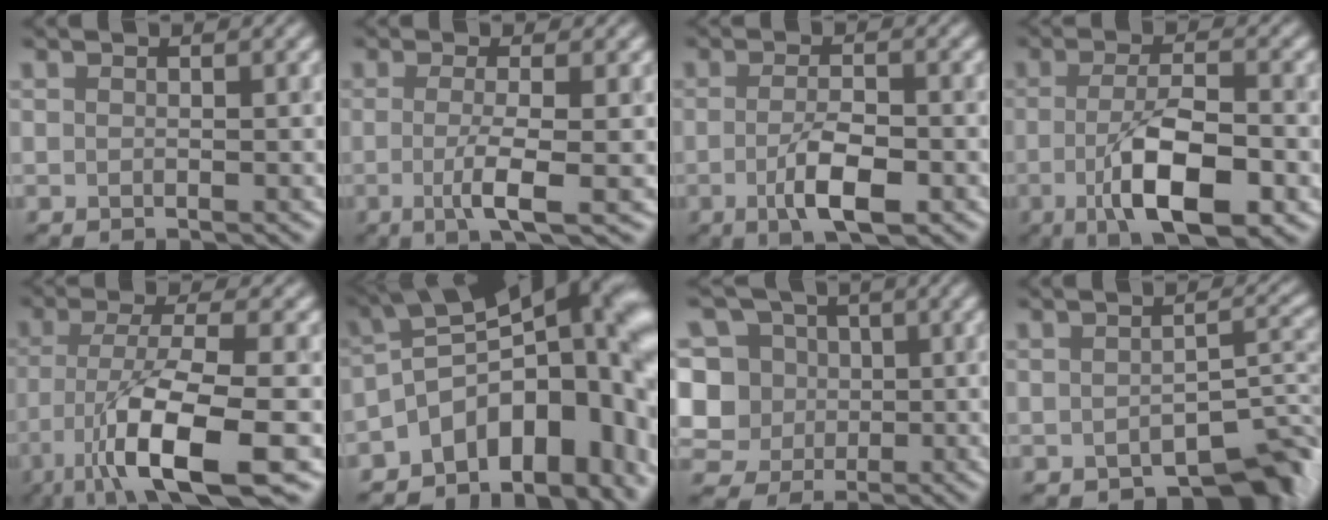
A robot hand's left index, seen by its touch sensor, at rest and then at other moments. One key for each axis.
{"total": 4.4, "fx": -0.9, "fy": 0.8, "fz": 4.2, "tx": -0.075, "ty": -0.010, "tz": -0.018}
{"total": 4.6, "fx": -1.7, "fy": 1.4, "fz": 4.1, "tx": -0.078, "ty": -0.005, "tz": -0.030}
{"total": 8.2, "fx": -2.5, "fy": 2.4, "fz": 7.4, "tx": -0.127, "ty": -0.003, "tz": -0.043}
{"total": 10.3, "fx": -4.7, "fy": 2.5, "fz": 8.8, "tx": -0.151, "ty": -0.009, "tz": -0.087}
{"total": 15.4, "fx": -5.6, "fy": 8.2, "fz": 11.8, "tx": -0.144, "ty": 0.015, "tz": -0.090}
{"total": 10.5, "fx": 1.7, "fy": 9.5, "fz": 4.0, "tx": -0.103, "ty": 0.033, "tz": 0.015}
{"total": 5.8, "fx": -3.8, "fy": 2.3, "fz": 3.7, "tx": -0.033, "ty": -0.003, "tz": -0.051}